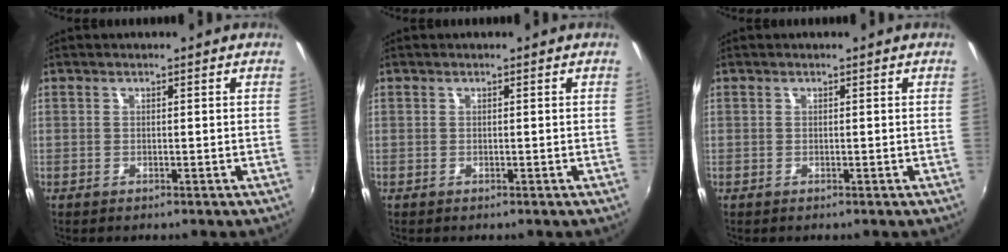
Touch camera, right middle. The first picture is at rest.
{"total": 0.0}
{"total": 0.0}